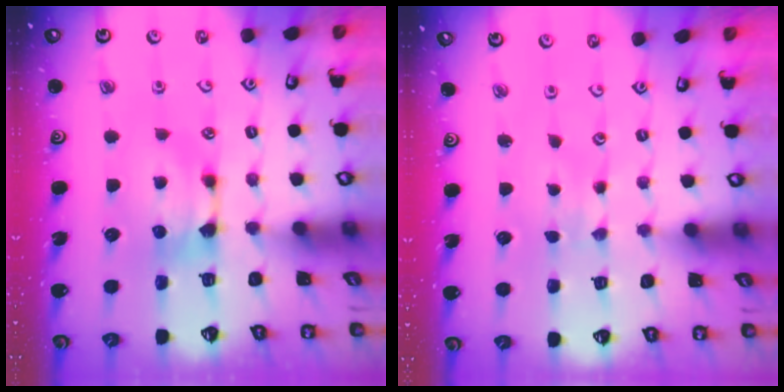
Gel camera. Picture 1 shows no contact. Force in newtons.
{"total": 2.9, "press": 2.9, "slide": 0.4}